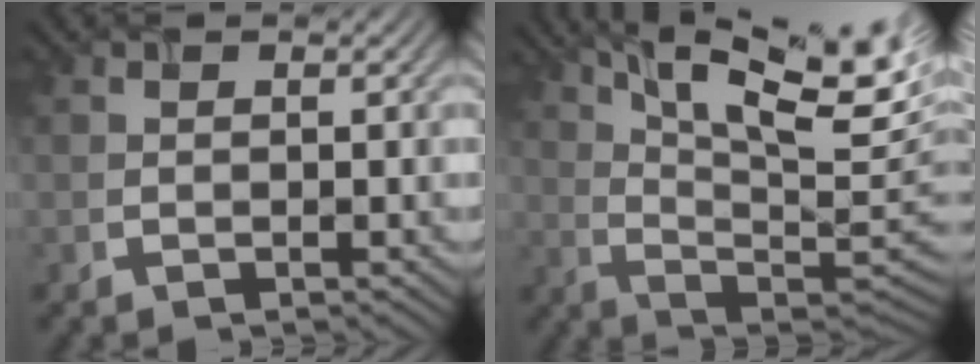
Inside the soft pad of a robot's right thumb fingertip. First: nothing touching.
{"total": 15.9, "force": [7.6, 5.1, 13.0], "torque": [-0.227, 0.007, 0.123]}